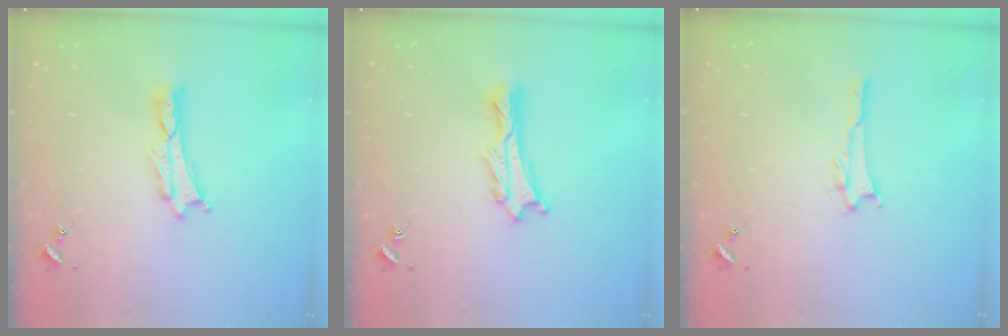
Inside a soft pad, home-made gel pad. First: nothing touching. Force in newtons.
{"total": 1.1, "press": 1.1, "slide": 0.2}
{"total": 0.6, "press": 0.6, "slide": 0.1}